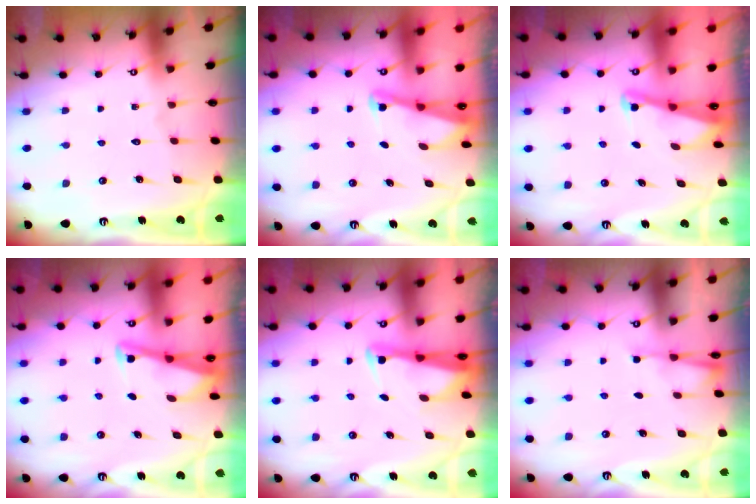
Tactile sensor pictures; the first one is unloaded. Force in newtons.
{"total": 1.9, "press": 1.9, "slide": 0.4}
{"total": 2.0, "press": 2.0, "slide": 0.3}
{"total": 2.9, "press": 2.9, "slide": 0.3}
{"total": 2.6, "press": 2.5, "slide": 0.6}
{"total": 2.5, "press": 2.4, "slide": 0.4}